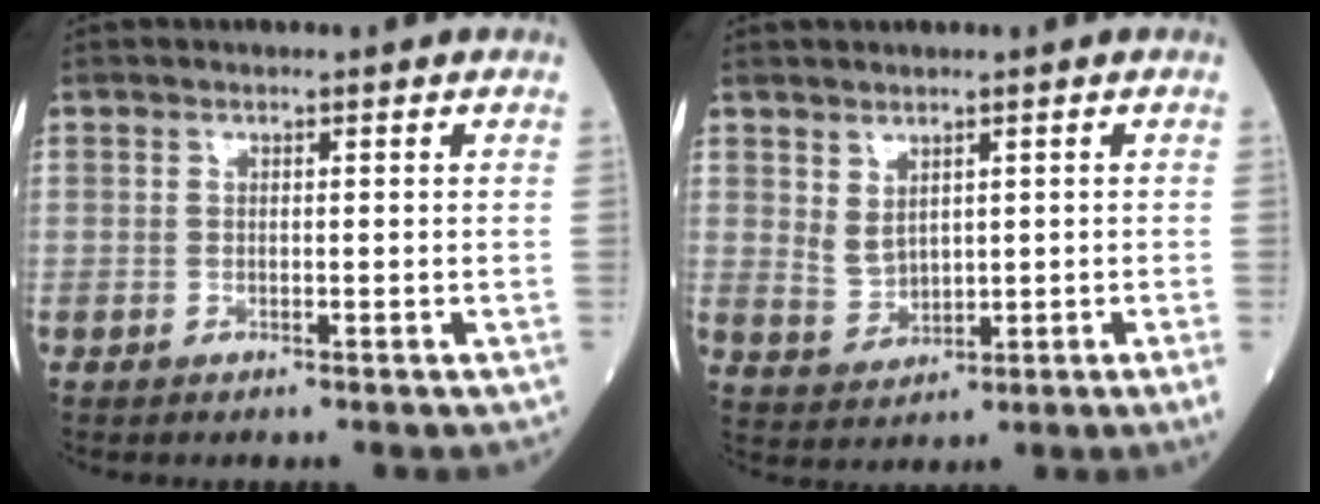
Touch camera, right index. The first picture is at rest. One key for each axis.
{"total": 3.4, "fx": 1.1, "fy": 1.6, "fz": 2.8, "tx": -0.060, "ty": 0.001, "tz": 0.031}